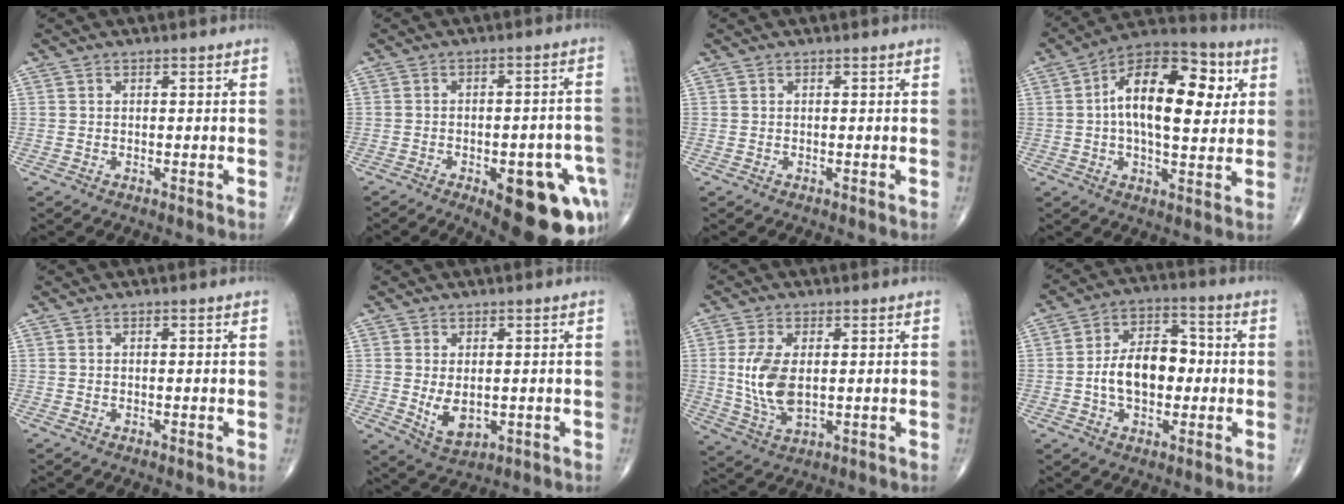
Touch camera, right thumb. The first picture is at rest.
{"total": 19.0, "force": [-8.4, 7.8, 15.1], "torque": [-0.120, 0.032, -0.091]}
{"total": 0.0}
{"total": 18.8, "force": [3.5, 9.4, 15.9], "torque": [-0.225, 0.017, 0.042]}
{"total": 0.0}
{"total": 5.6, "force": [-0.3, 3.4, 4.5], "torque": [-0.067, -0.012, 0.012]}
{"total": 9.3, "force": [0.6, 4.8, 7.9], "torque": [-0.168, -0.012, 0.021]}
{"total": 12.1, "force": [-1.0, 7.7, 9.4], "torque": [-0.133, 0.029, -0.023]}